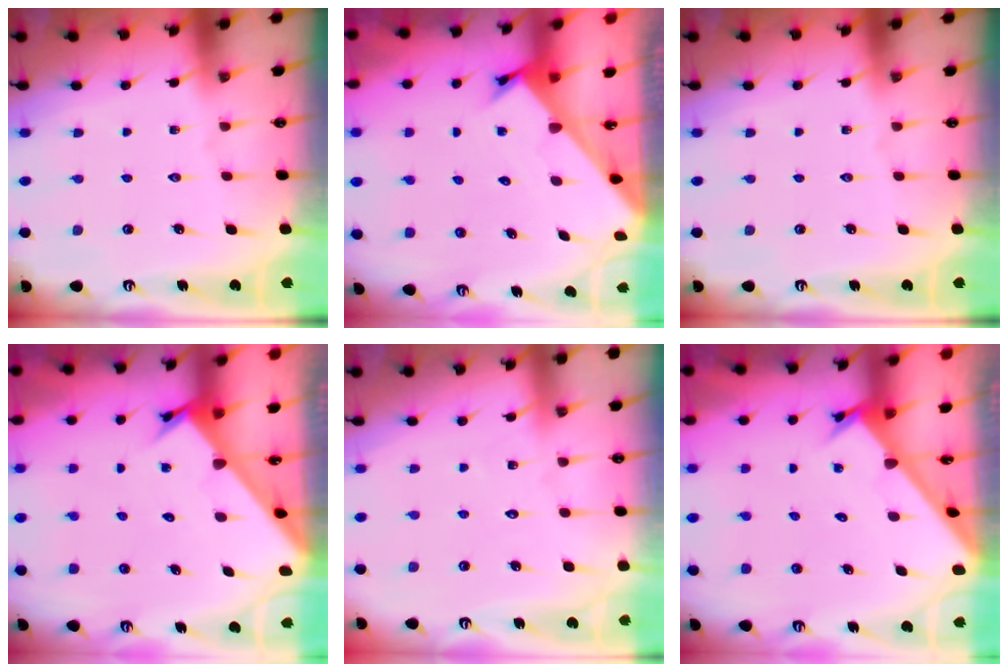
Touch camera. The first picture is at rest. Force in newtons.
{"total": 2.5, "press": 2.5, "slide": 0.2}
{"total": 0.0}
{"total": 2.1, "press": 2.1, "slide": 0.2}
{"total": 5.0, "press": 5.0, "slide": 0.5}
{"total": 2.5, "press": 2.5, "slide": 0.2}